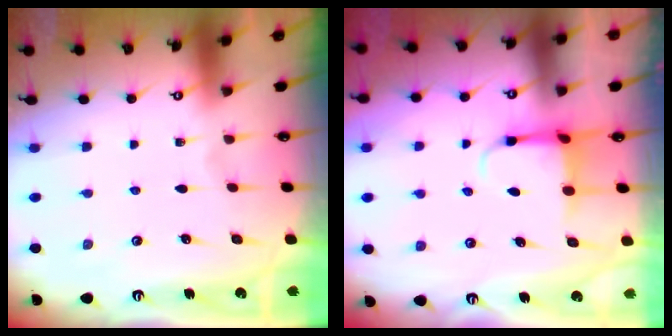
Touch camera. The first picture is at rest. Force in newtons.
{"total": 4.2, "press": 4.1, "slide": 1.0}